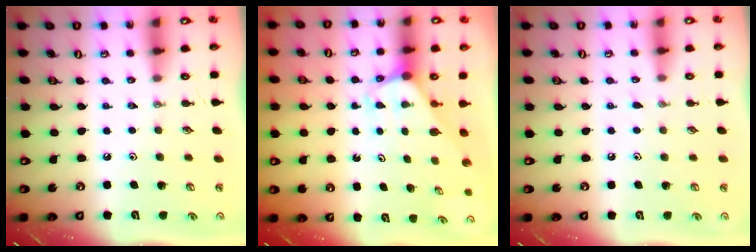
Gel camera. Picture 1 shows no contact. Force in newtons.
{"total": 1.9, "press": 1.9, "slide": 0.1}
{"total": 4.3, "press": 4.3, "slide": 0.6}